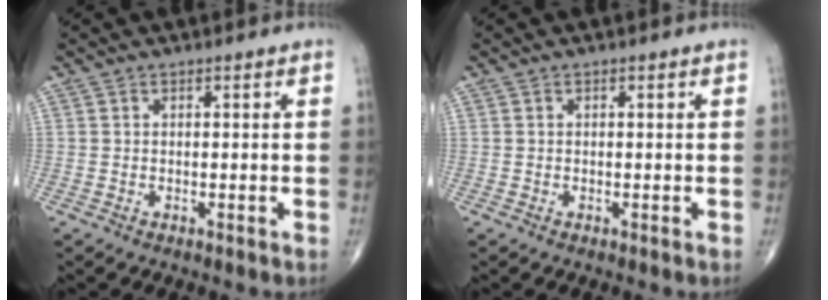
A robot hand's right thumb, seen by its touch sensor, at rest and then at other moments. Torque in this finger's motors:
{"motor_torque": [0.09, -0.18, -0.09, 0.00, 0.02]}